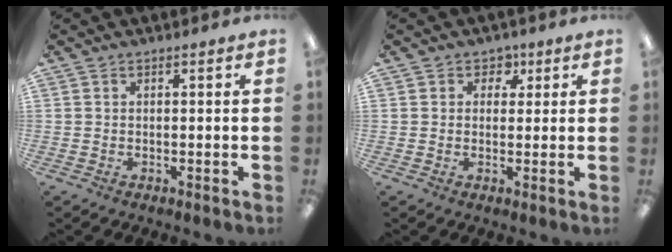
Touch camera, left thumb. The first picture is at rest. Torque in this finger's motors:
{"motor_torque": [-0.04, -0.13, -0.34, 0.23, -0.03]}